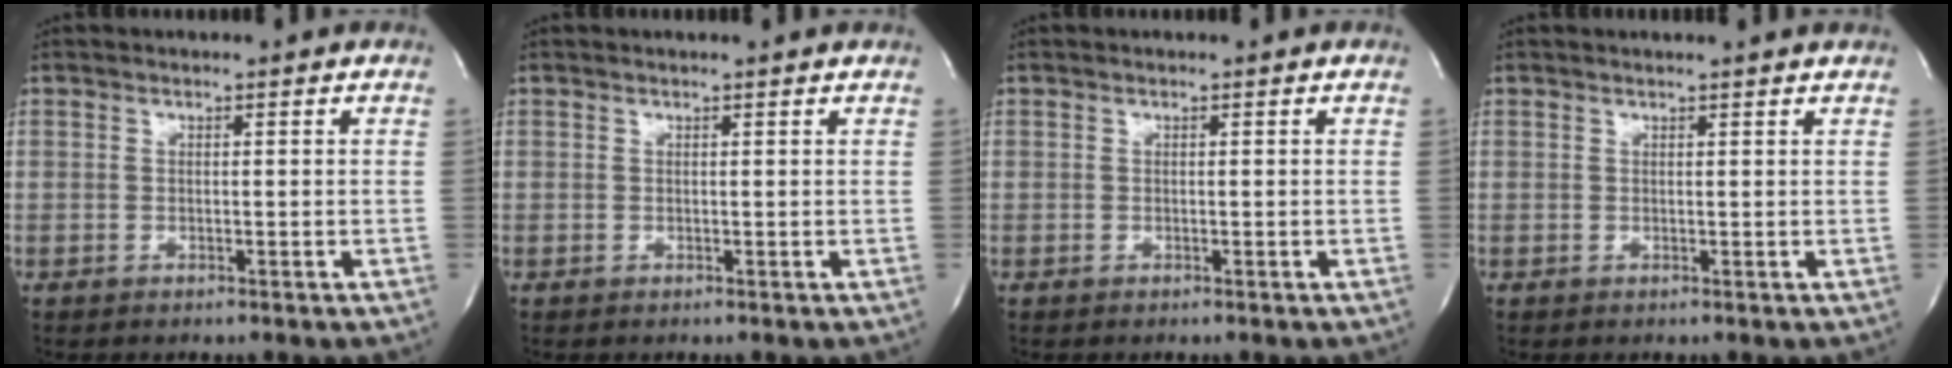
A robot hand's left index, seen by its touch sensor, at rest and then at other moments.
{"total": 1.2, "force": [1.1, -0.2, 0.2], "torque": [-0.011, 0.002, 0.014]}
{"total": 0.0}
{"total": 2.9, "force": [2.8, -0.4, 0.8], "torque": [-0.015, 0.006, 0.029]}